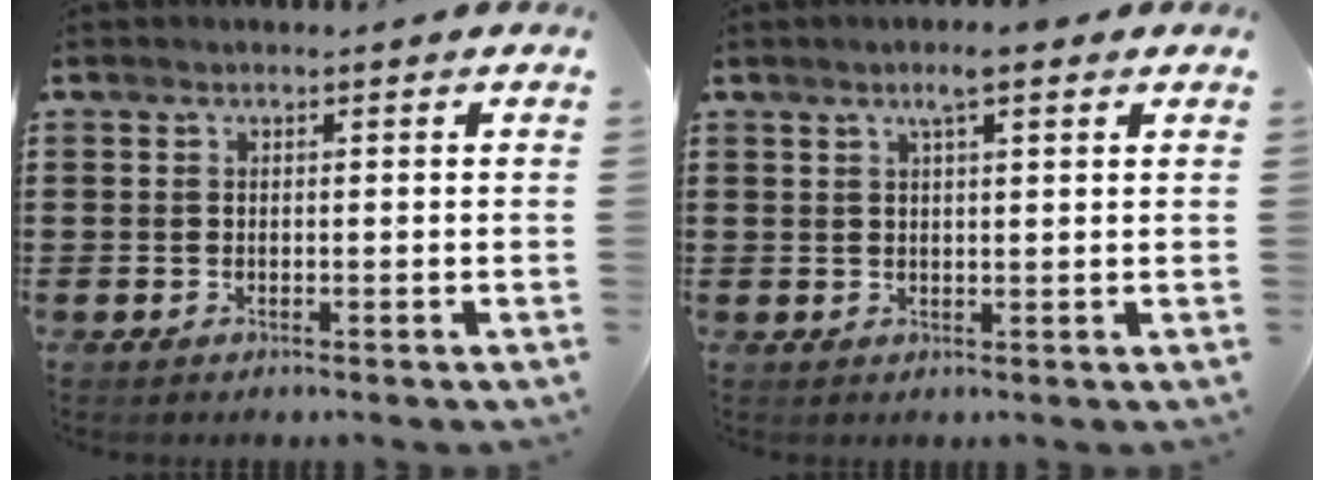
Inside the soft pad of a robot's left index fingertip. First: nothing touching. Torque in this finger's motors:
{"motor_torque": [1.08, -1.06, 0.30, 0.09]}